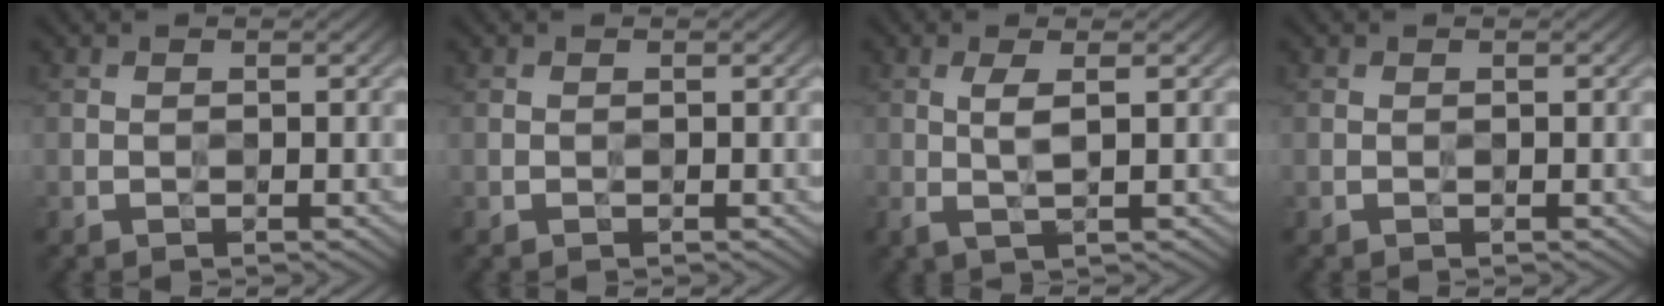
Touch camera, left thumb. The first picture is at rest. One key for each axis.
{"total": 0.0}
{"total": 2.9, "fx": 0.6, "fy": 0.4, "fz": 2.8, "tx": -0.060, "ty": 0.003, "tz": 0.011}
{"total": 0.0}